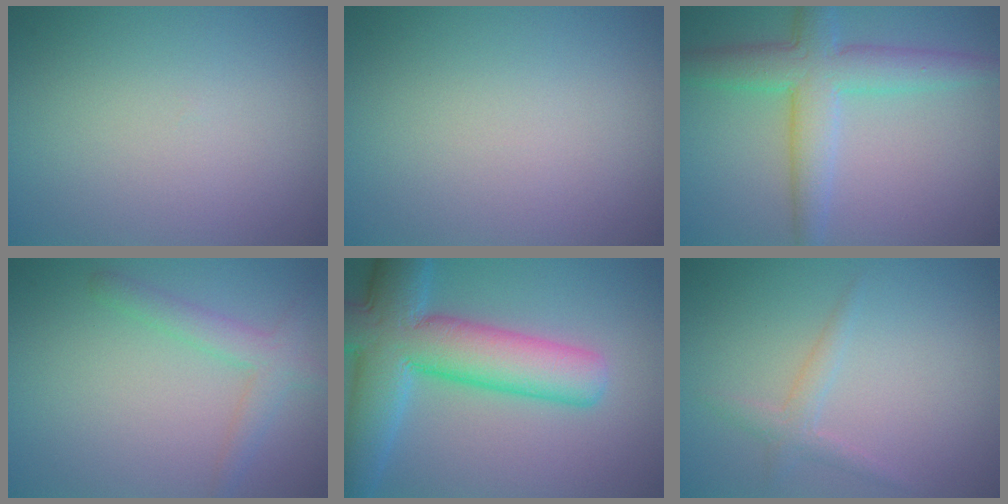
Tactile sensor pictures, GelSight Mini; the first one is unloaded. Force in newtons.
{"total": 0.0}
{"total": 5.5, "press": 5.5, "slide": 0.0}
{"total": 2.5, "press": 2.5, "slide": 0.1}
{"total": 10.1, "press": 10.1, "slide": 0.5}
{"total": 1.4, "press": 1.4, "slide": 0.0}